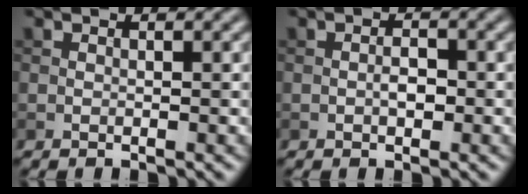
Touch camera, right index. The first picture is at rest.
{"total": 1.4, "force": [-0.4, 0.7, 1.2], "torque": [-0.021, 0.003, -0.008]}